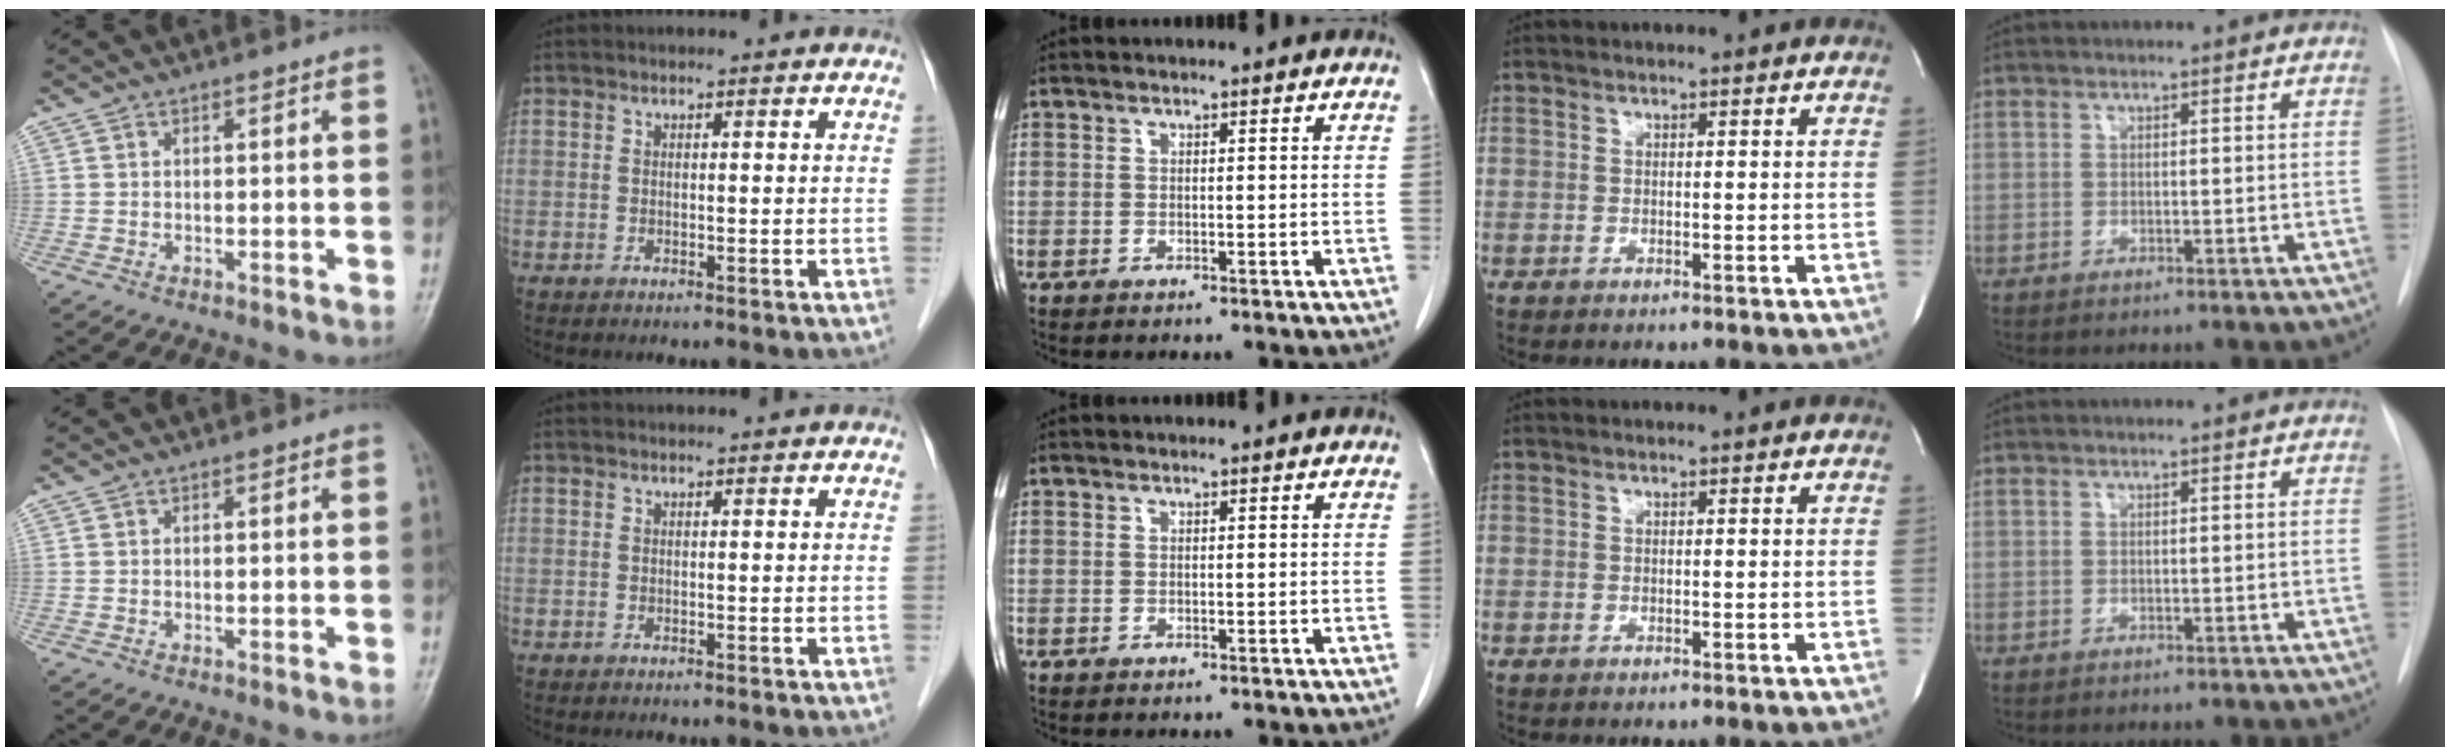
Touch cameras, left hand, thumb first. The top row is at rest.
{}